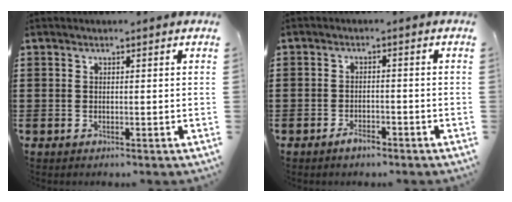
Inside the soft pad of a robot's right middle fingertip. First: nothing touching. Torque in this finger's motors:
{"motor_torque": [0.50, -0.31, 0.21, 0.02]}